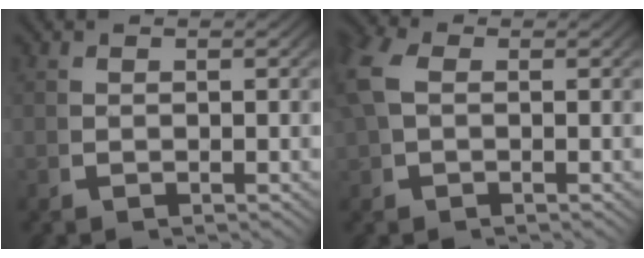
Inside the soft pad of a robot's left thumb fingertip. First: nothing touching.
{"total": 3.2, "force": [0.6, 2.4, 2.1], "torque": [-0.064, -0.008, 0.016]}